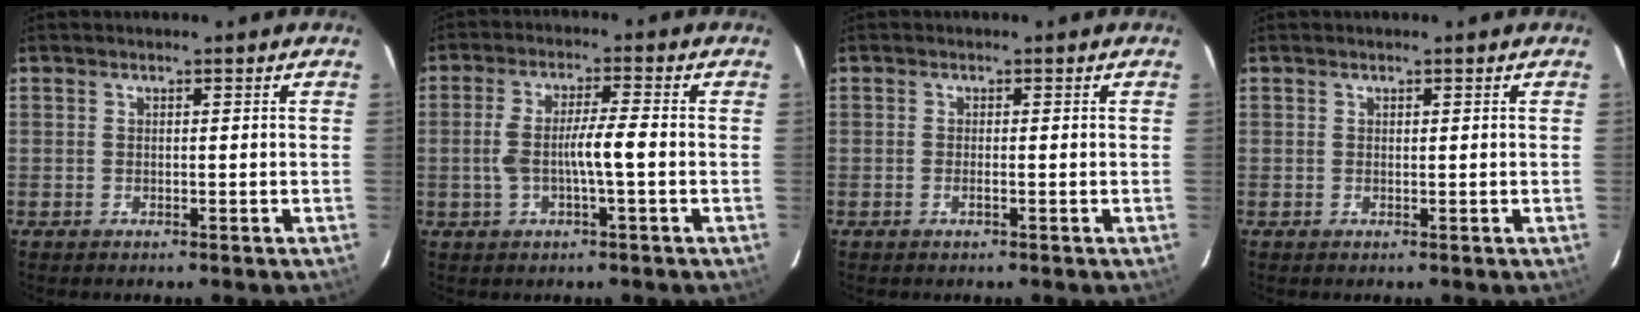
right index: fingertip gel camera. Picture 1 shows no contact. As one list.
[{"total": 5.9, "force": [-0.9, 0.4, 5.8], "torque": [-0.117, 0.008, -0.014]}, {"total": 0.7, "force": [-0.3, 0.0, 0.6], "torque": [-0.015, 0.000, -0.005]}, {"total": 0.0}]